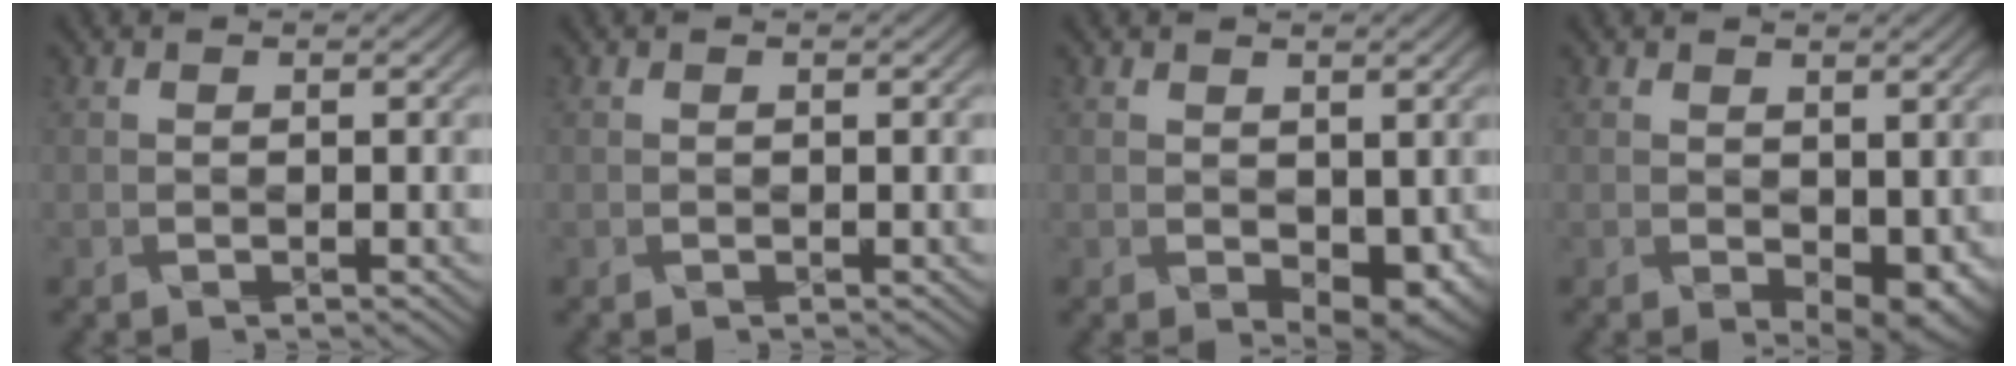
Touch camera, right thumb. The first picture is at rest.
{"total": 0.0}
{"total": 4.1, "force": [-0.4, 2.5, 3.2], "torque": [-0.052, -0.014, 0.010]}
{"total": 4.2, "force": [-0.4, 2.5, 3.4], "torque": [-0.055, -0.013, 0.013]}